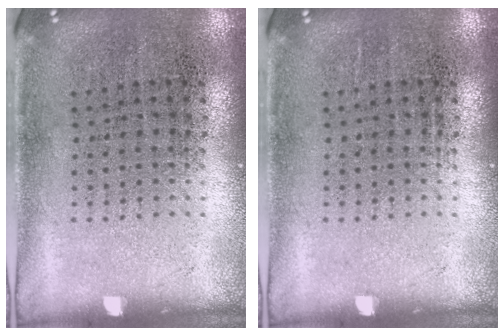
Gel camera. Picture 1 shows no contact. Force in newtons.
{"total": 0.0}